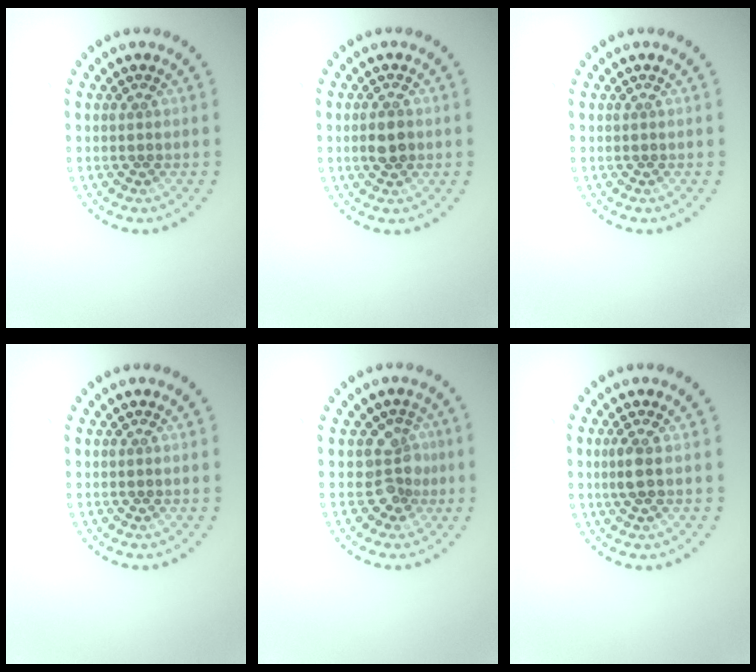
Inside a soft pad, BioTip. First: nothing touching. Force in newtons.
{"total": 2.0, "press": 2.0, "slide": 0.2}
{"total": 0.0}
{"total": 0.0}
{"total": 2.8, "press": 2.2, "slide": 1.7}
{"total": 1.4, "press": 1.3, "slide": 0.6}